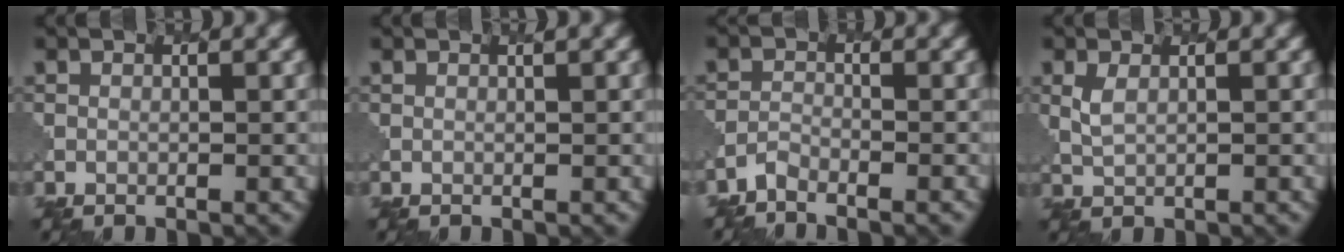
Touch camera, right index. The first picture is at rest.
{"total": 0.6, "force": [0.3, 0.1, 0.5], "torque": [-0.004, -0.001, 0.006]}
{"total": 1.4, "force": [-1.4, 0.2, -0.1], "torque": [0.001, -0.003, -0.033]}
{"total": 1.1, "force": [0.8, 0.4, 0.7], "torque": [-0.019, -0.004, 0.019]}